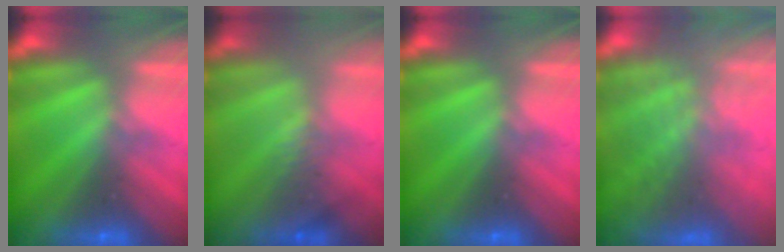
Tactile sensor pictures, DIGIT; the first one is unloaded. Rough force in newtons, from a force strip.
{"total": 2.5}
{"total": 0.0}
{"total": 7.1}